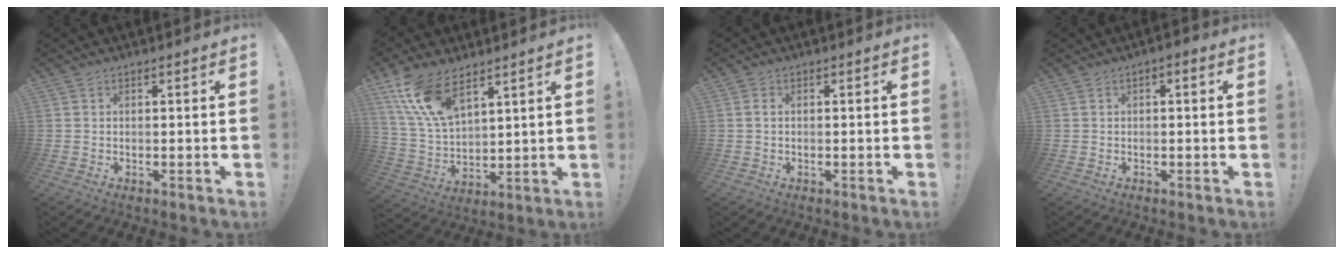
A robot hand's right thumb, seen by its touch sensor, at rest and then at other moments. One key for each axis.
{"total": 14.7, "fx": 9.5, "fy": 6.8, "fz": 9.0, "tx": -0.193, "ty": -0.049, "tz": 0.180}
{"total": 1.0, "fx": 0.2, "fy": 0.6, "fz": 0.8, "tx": -0.022, "ty": 0.005, "tz": 0.005}
{"total": 1.3, "fx": -0.4, "fy": 0.6, "fz": 1.1, "tx": -0.013, "ty": 0.003, "tz": -0.010}